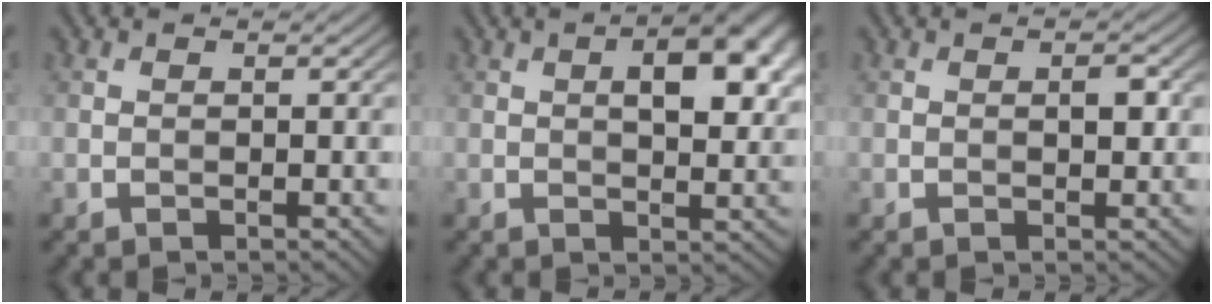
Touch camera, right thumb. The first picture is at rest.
{"total": 8.3, "force": [2.2, 3.7, 7.1], "torque": [-0.096, 0.012, 0.028]}
{"total": 1.6, "force": [0.2, 0.6, 1.4], "torque": [-0.018, -0.001, 0.000]}